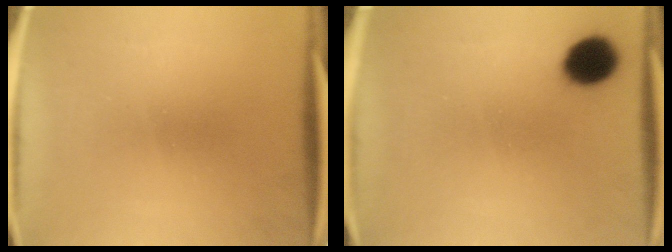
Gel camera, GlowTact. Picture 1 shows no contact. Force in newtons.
{"total": 8.6}